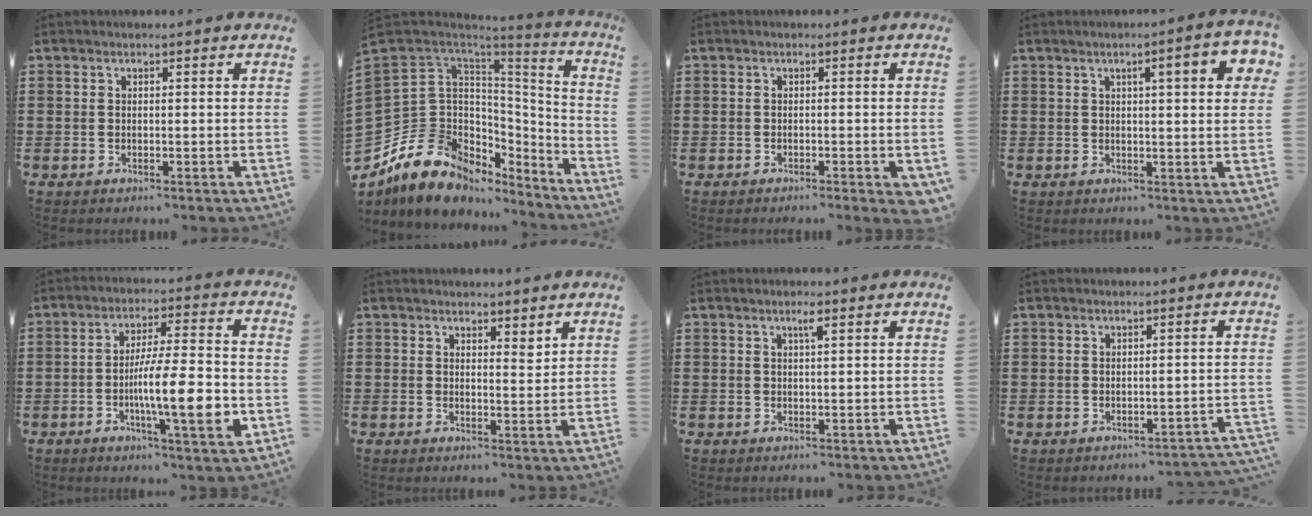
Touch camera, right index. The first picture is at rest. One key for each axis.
{"total": 14.0, "fx": -6.8, "fy": 10.6, "fz": 6.1, "tx": -0.173, "ty": -0.010, "tz": -0.115}
{"total": 1.0, "fx": -0.8, "fy": 0.1, "fz": 0.7, "tx": -0.014, "ty": -0.004, "tz": -0.014}
{"total": 5.5, "fx": 1.9, "fy": 0.9, "fz": 5.1, "tx": -0.076, "ty": -0.004, "tz": 0.024}
{"total": 11.8, "fx": -3.3, "fy": 2.0, "fz": 11.2, "tx": -0.179, "ty": -0.009, "tz": -0.061}
{"total": 1.5, "fx": 1.4, "fy": 0.6, "fz": 0.4, "tx": -0.001, "ty": 0.000, "tz": 0.025}
{"total": 1.5, "fx": 0.7, "fy": 0.1, "fz": 1.3, "tx": -0.026, "ty": 0.001, "tz": 0.011}
{"total": 1.7, "fx": -1.6, "fy": 0.5, "fz": 0.0, "tx": -0.008, "ty": 0.001, "tz": -0.035}